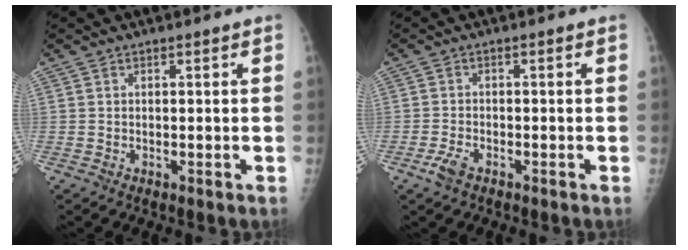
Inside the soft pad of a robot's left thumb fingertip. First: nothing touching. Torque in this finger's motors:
{"motor_torque": [-0.36, 0.30, 0.09, -0.03, 0.01]}